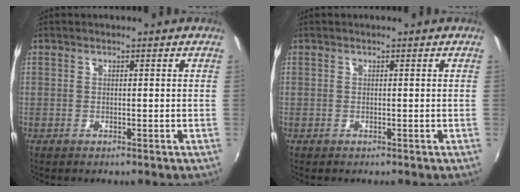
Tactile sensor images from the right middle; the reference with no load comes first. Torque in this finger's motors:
{"motor_torque": [0.56, -0.77, -0.20, -0.21]}